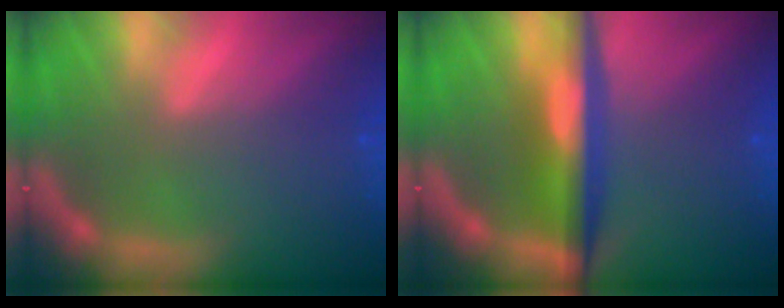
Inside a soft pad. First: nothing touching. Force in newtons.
{"total": 6.5}